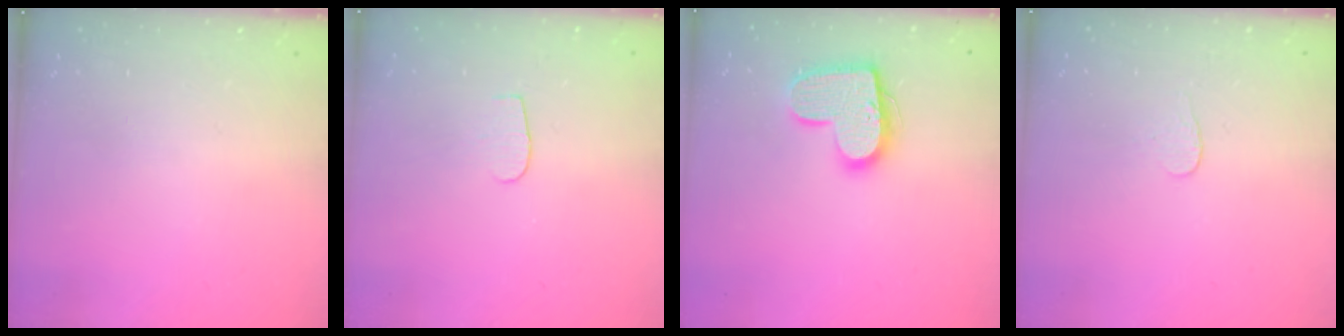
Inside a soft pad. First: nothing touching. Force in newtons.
{"total": 3.2, "press": 3.2, "slide": 0.3}
{"total": 15.7, "press": 15.6, "slide": 0.9}
{"total": 2.7, "press": 2.7, "slide": 0.3}